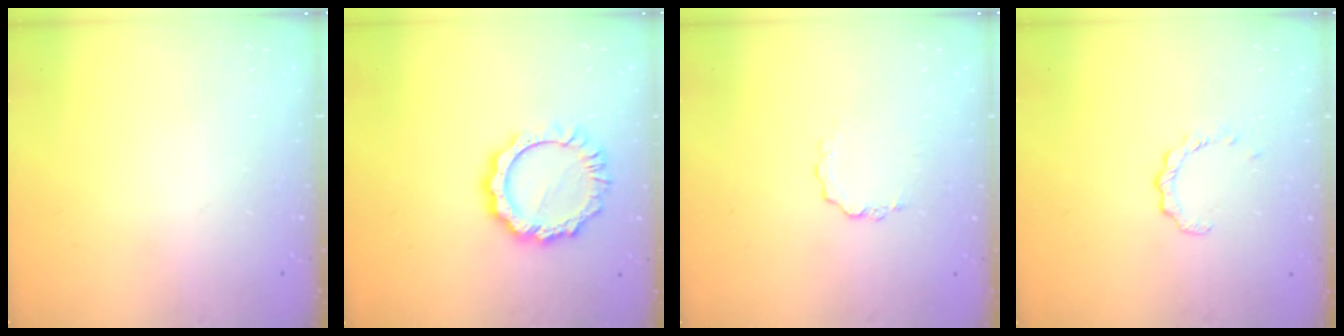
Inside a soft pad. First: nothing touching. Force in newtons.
{"total": 10.6, "press": 10.5, "slide": 1.1}
{"total": 2.9, "press": 2.9, "slide": 0.2}
{"total": 2.9, "press": 2.8, "slide": 0.4}